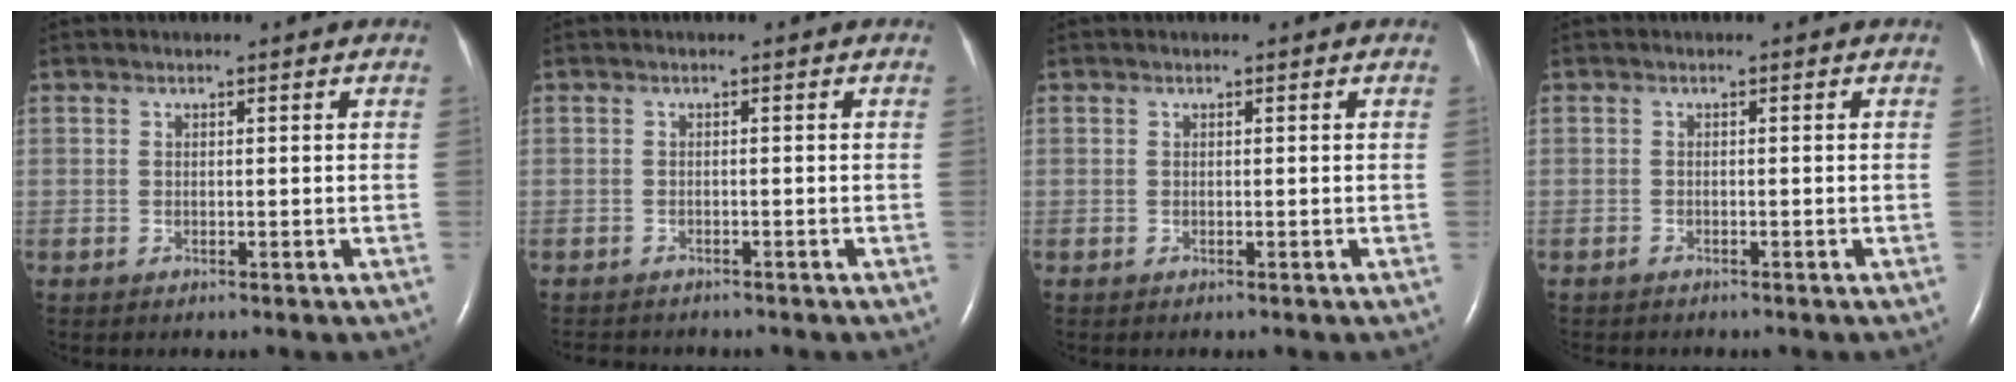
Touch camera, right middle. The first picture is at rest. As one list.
[{"total": 3.3, "force": [-2.9, 1.1, 0.9], "torque": [-0.013, -0.005, -0.037]}, {"total": 0.0}, {"total": 0.7, "force": [-0.6, 0.2, 0.1], "torque": [-0.011, -0.001, -0.011]}]